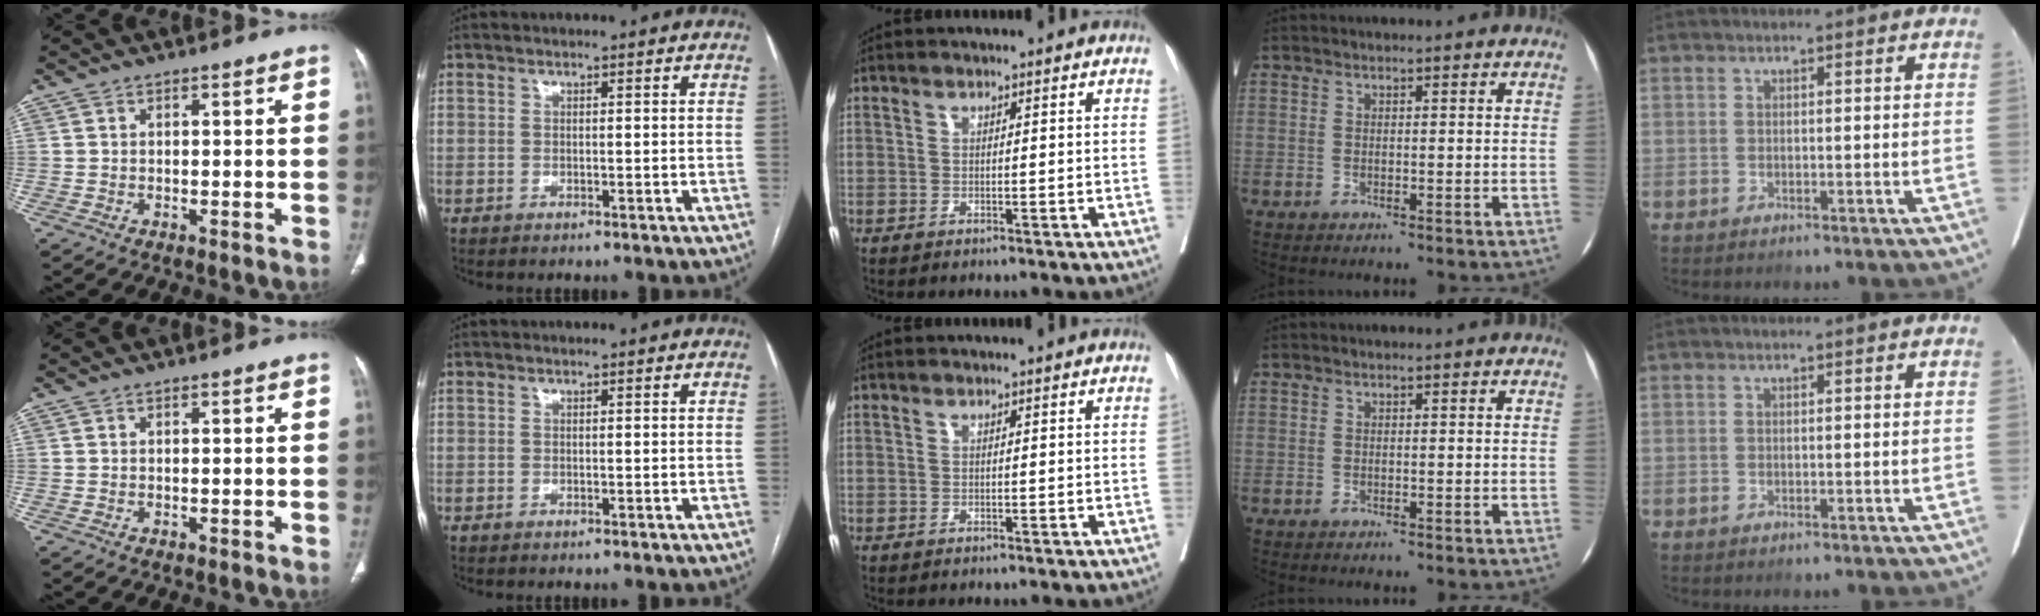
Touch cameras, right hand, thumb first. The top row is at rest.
{}